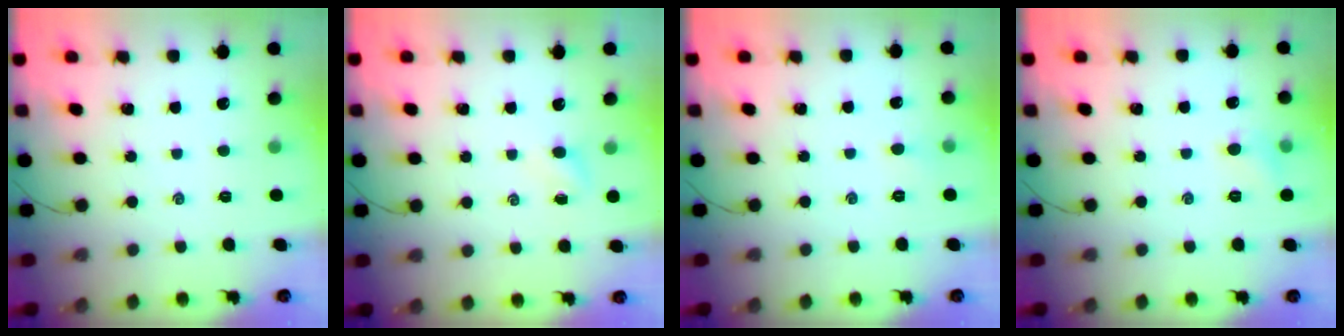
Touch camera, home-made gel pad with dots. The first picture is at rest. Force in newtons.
{"total": 2.9, "press": 2.7, "slide": 1.1}
{"total": 3.2, "press": 3.0, "slide": 1.0}
{"total": 6.0, "press": 5.8, "slide": 1.6}